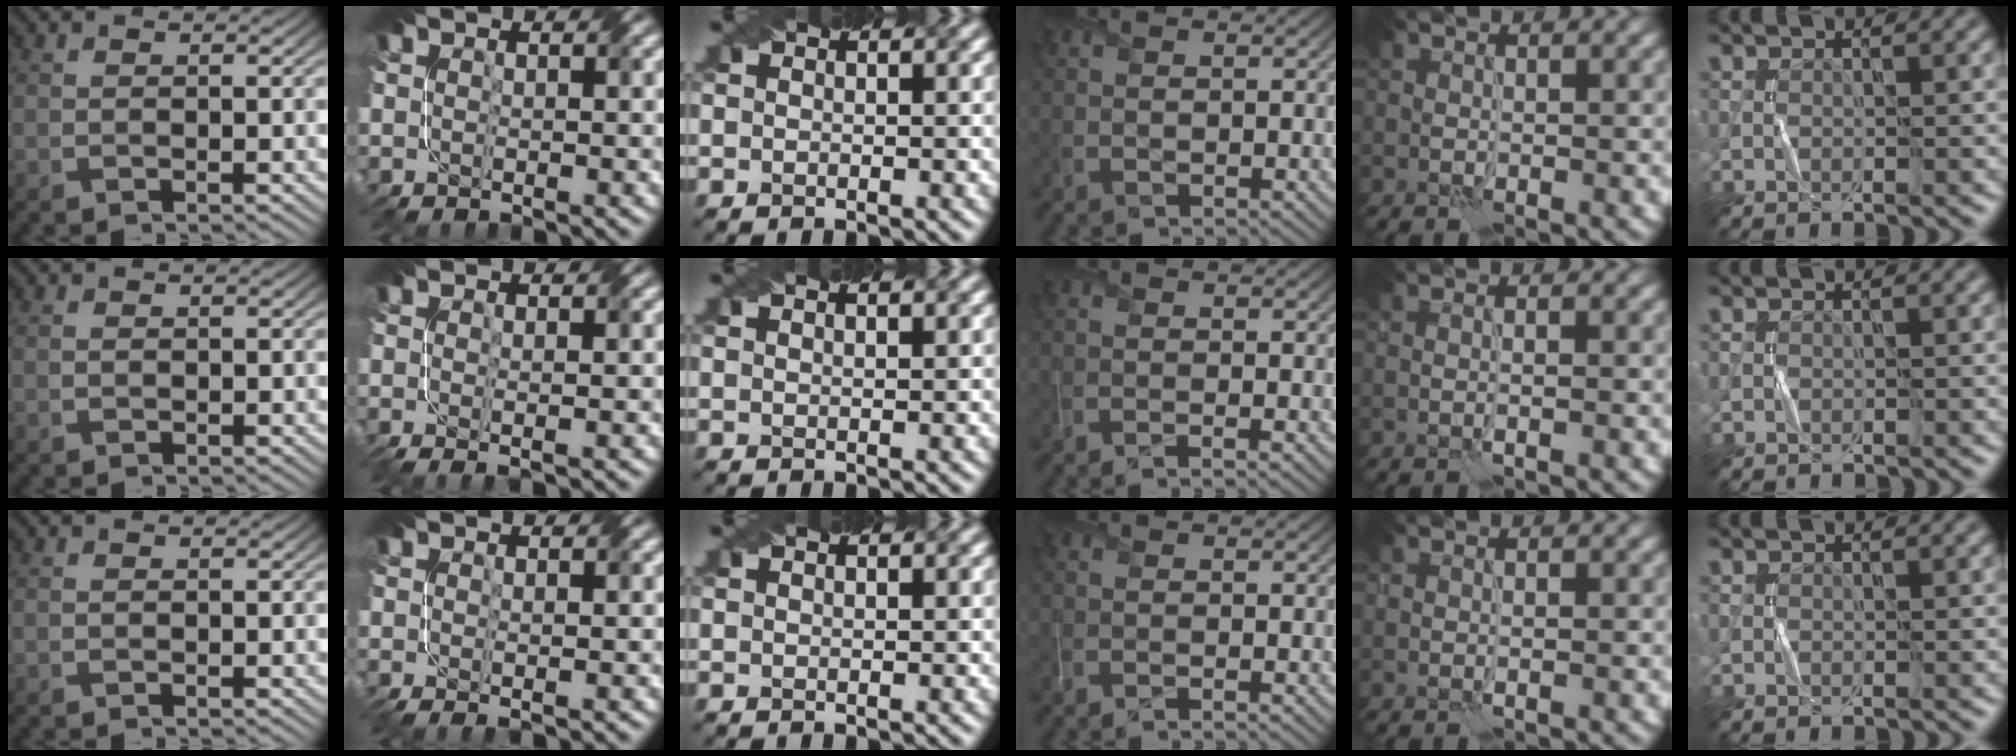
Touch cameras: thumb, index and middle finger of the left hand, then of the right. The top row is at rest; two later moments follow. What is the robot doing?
{"motion": "fold", "object": "netting"}